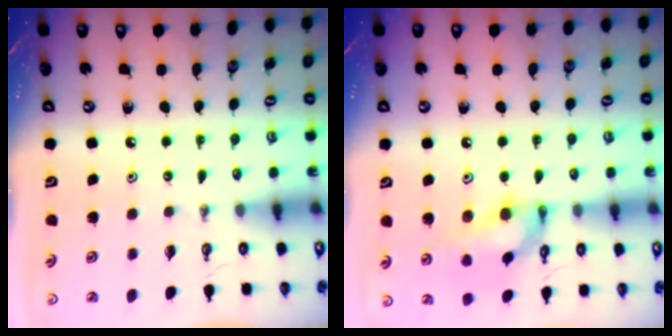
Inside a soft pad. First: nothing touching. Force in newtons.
{"total": 12.8, "press": 12.8, "slide": 0.6}